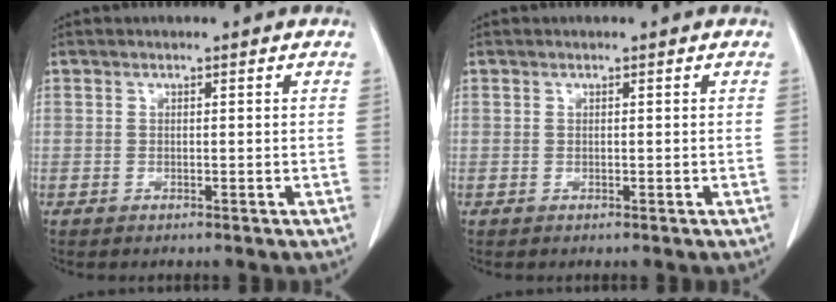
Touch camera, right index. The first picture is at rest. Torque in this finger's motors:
{"motor_torque": [0.00, 0.00, 0.00, 0.00]}